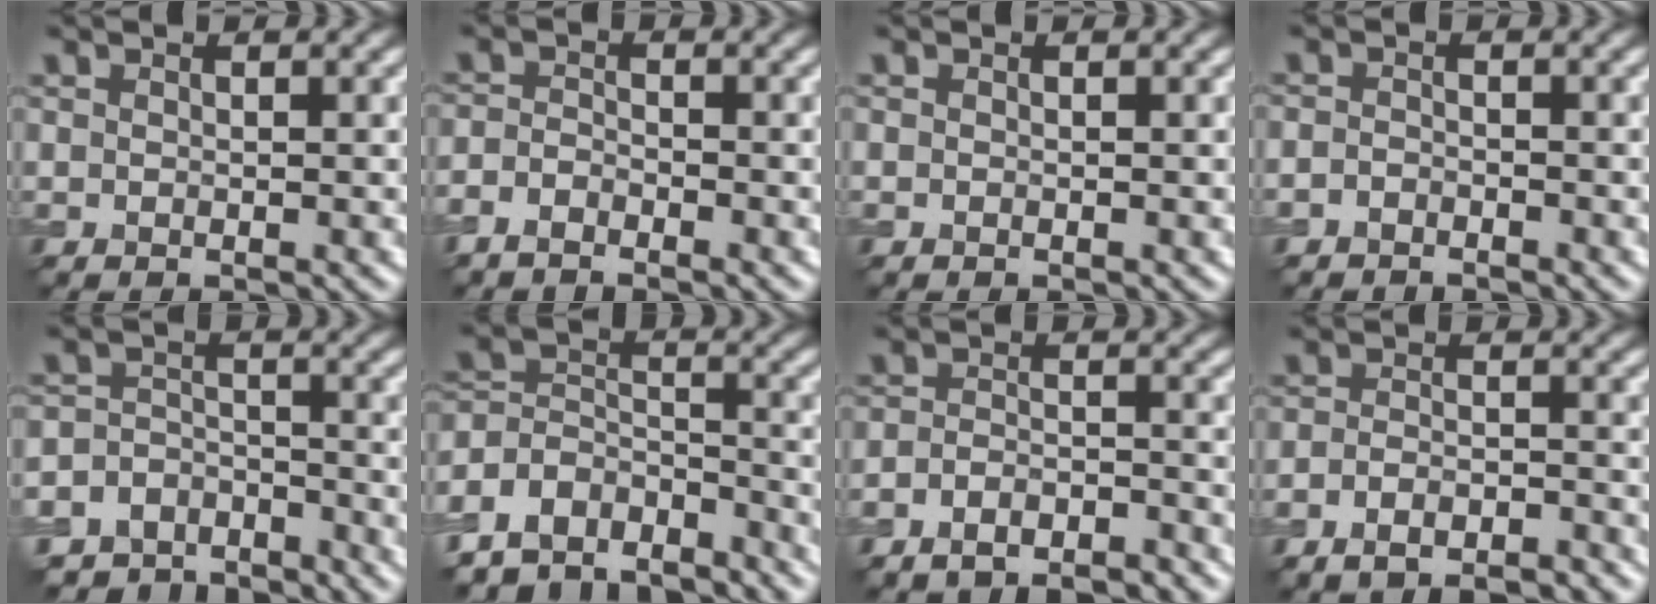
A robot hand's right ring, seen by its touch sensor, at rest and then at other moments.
{"total": 2.1, "force": [-1.8, 0.8, 0.9], "torque": [-0.019, 0.000, -0.042]}
{"total": 0.0}
{"total": 1.4, "force": [-1.3, 0.5, 0.2], "torque": [-0.002, 0.001, -0.028]}
{"total": 6.8, "force": [-5.8, 3.4, 0.7], "torque": [-0.010, -0.004, -0.104]}
{"total": 9.1, "force": [-7.4, 4.8, 2.3], "torque": [-0.048, 0.003, -0.133]}
{"total": 4.9, "force": [-4.2, 1.7, 1.9], "torque": [-0.028, -0.004, -0.067]}
{"total": 4.6, "force": [-3.7, 1.6, 2.3], "torque": [-0.030, 0.002, -0.054]}